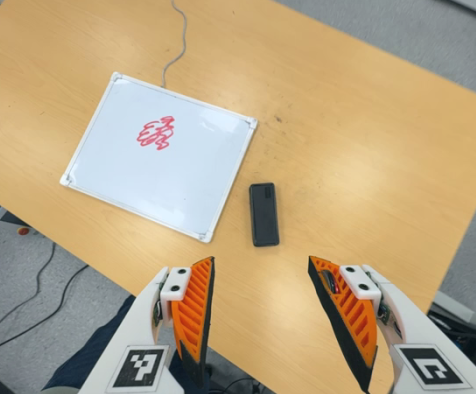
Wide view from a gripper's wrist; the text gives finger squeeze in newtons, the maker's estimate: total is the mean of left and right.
{"total": 0.0}